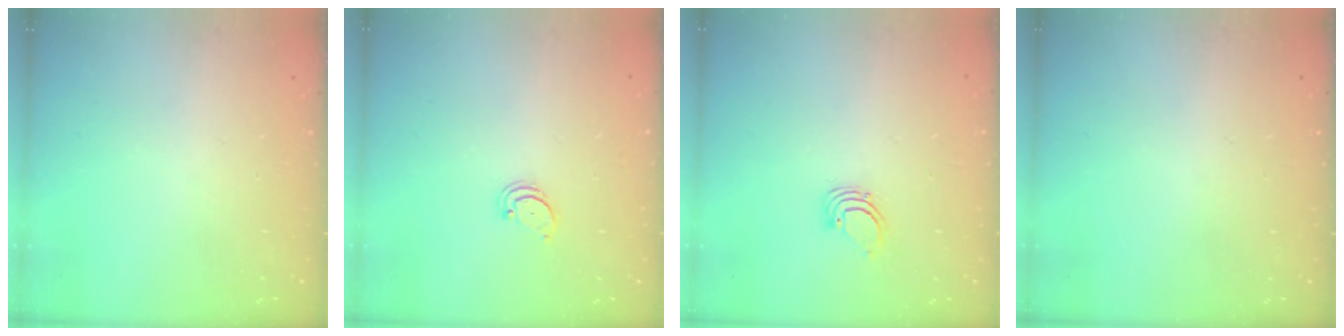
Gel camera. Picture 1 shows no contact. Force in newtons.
{"total": 2.4, "press": 2.3, "slide": 0.5}
{"total": 2.2, "press": 2.2, "slide": 0.2}
{"total": 0.0}